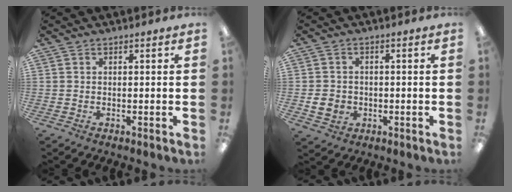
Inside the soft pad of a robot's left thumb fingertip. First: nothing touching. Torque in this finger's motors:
{"motor_torque": [-0.08, 0.09, -0.08, 0.00, 0.00]}